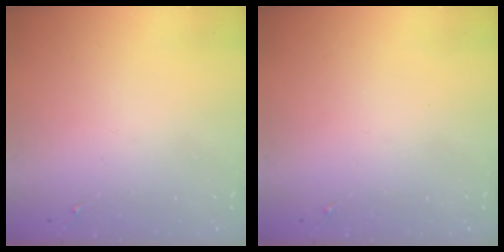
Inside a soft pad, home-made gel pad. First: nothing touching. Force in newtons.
{"total": 0.0}